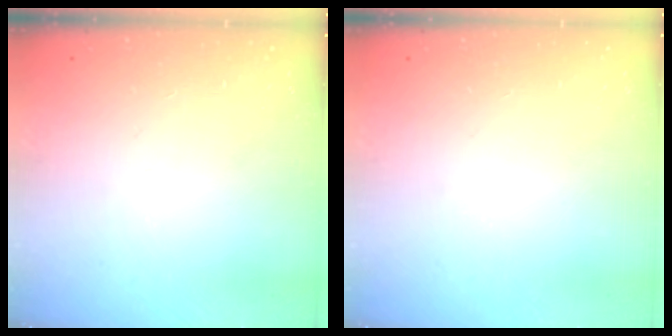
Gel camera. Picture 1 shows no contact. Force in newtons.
{"total": 0.0}